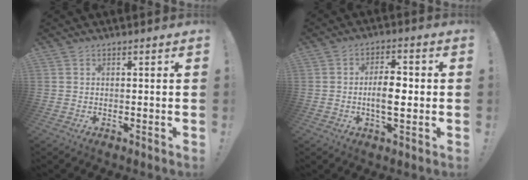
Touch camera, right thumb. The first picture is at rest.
{"total": 7.9, "force": [-1.1, 3.6, 7.0], "torque": [-0.106, 0.005, -0.024]}